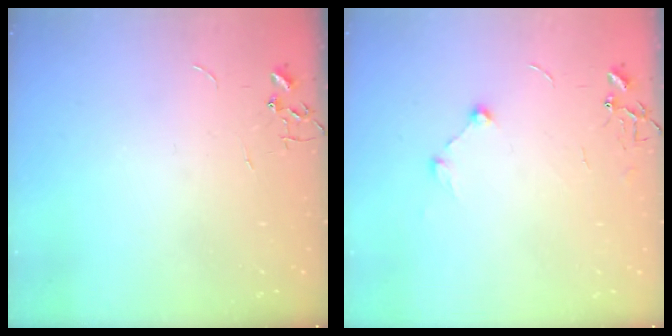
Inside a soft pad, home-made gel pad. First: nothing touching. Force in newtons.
{"total": 5.9, "press": 5.9, "slide": 0.8}